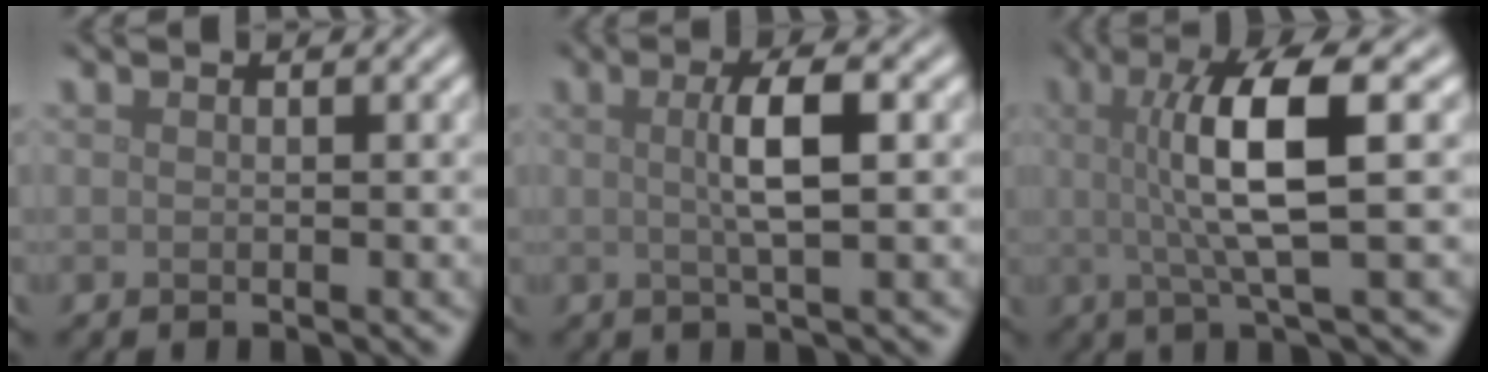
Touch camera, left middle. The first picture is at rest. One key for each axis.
{"total": 3.8, "fx": 0.5, "fy": 0.7, "fz": 3.7, "tx": -0.067, "ty": 0.007, "tz": 0.005}
{"total": 7.5, "fx": 1.0, "fy": 1.7, "fz": 7.3, "tx": -0.125, "ty": 0.006, "tz": 0.015}